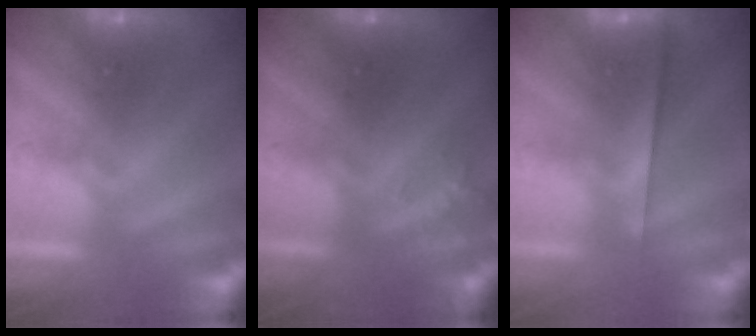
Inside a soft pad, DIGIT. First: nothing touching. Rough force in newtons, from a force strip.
{"total": 2.9}
{"total": 2.2}